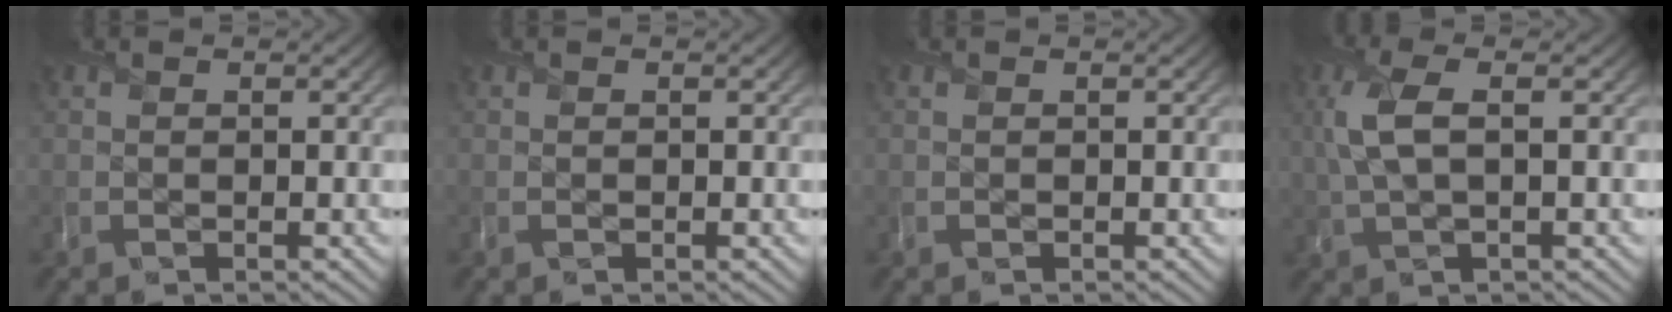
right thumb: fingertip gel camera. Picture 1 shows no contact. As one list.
[{"total": 0.0}, {"total": 0.0}, {"total": 5.7, "force": [1.0, 2.2, 5.2], "torque": [-0.135, 0.006, 0.017]}]